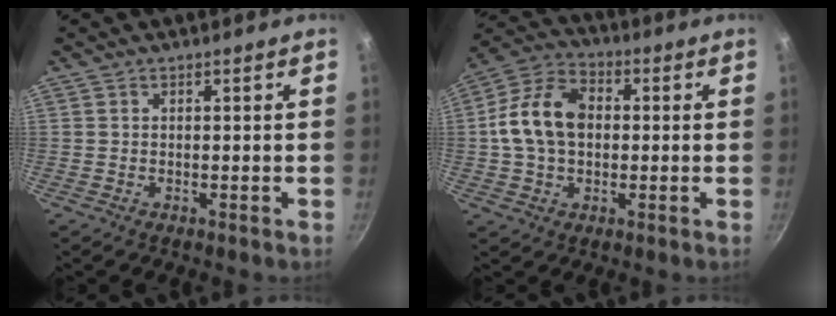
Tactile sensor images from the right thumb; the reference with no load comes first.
{"total": 13.2, "force": [0.6, 9.4, 9.3], "torque": [-0.151, 0.026, -0.006]}